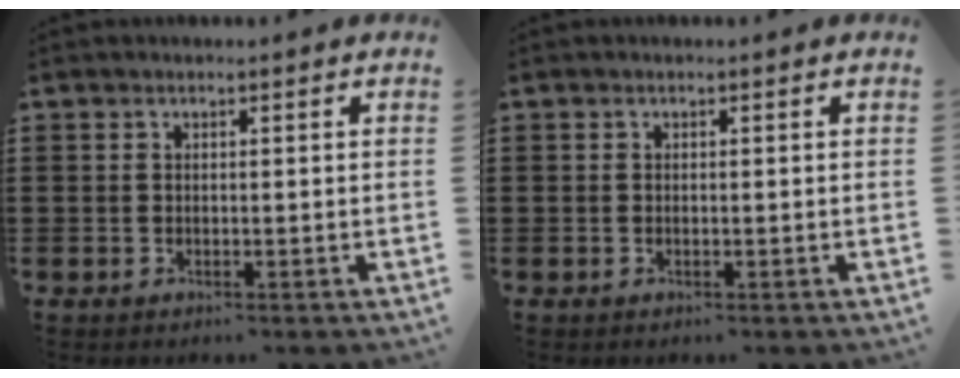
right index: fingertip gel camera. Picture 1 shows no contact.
{"total": 0.0}